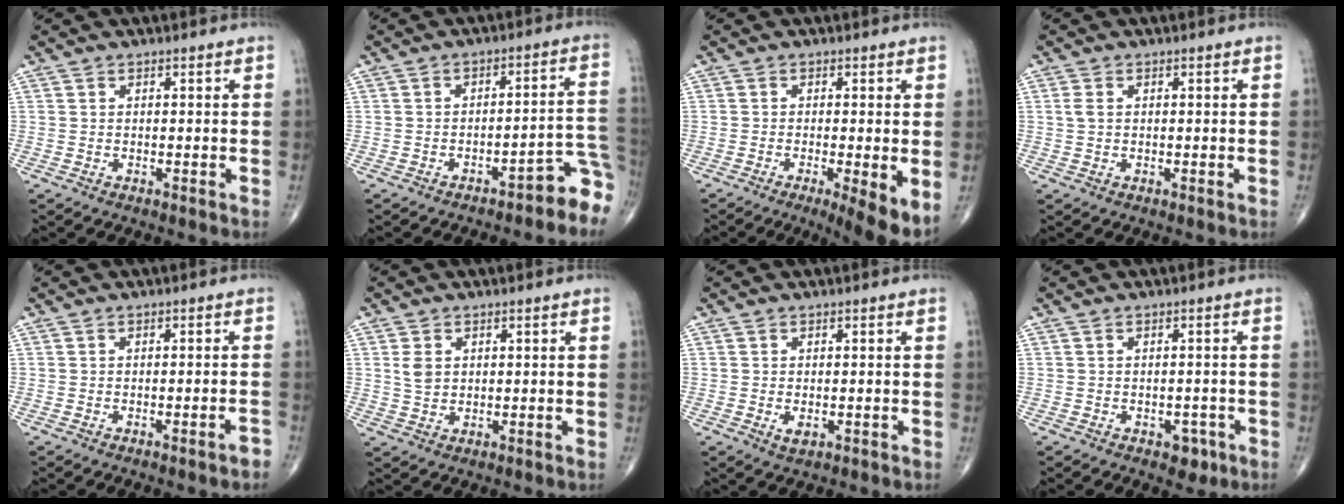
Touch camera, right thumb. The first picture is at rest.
{"total": 8.3, "force": [-6.1, 2.2, 5.2], "torque": [-0.023, 0.086, -0.082]}
{"total": 6.9, "force": [-2.2, 1.2, 6.4], "torque": [-0.100, -0.018, -0.038]}
{"total": 1.6, "force": [0.2, 1.1, 1.1], "torque": [-0.026, 0.002, 0.004]}
{"total": 2.0, "force": [-1.4, 0.1, 1.4], "torque": [-0.020, 0.006, -0.019]}
{"total": 3.3, "force": [0.8, 2.5, 2.0], "torque": [-0.028, -0.004, 0.020]}
{"total": 2.1, "force": [-0.5, 1.2, 1.6], "torque": [-0.028, -0.003, -0.007]}
{"total": 3.1, "force": [-1.6, 2.0, 1.8], "torque": [-0.006, 0.007, -0.017]}